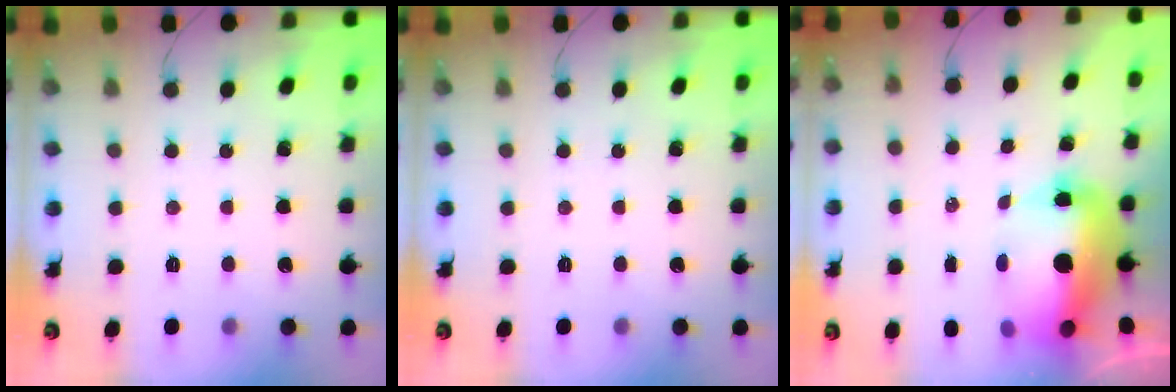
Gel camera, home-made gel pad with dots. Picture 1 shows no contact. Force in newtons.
{"total": 0.0}
{"total": 14.9, "press": 14.4, "slide": 3.8}